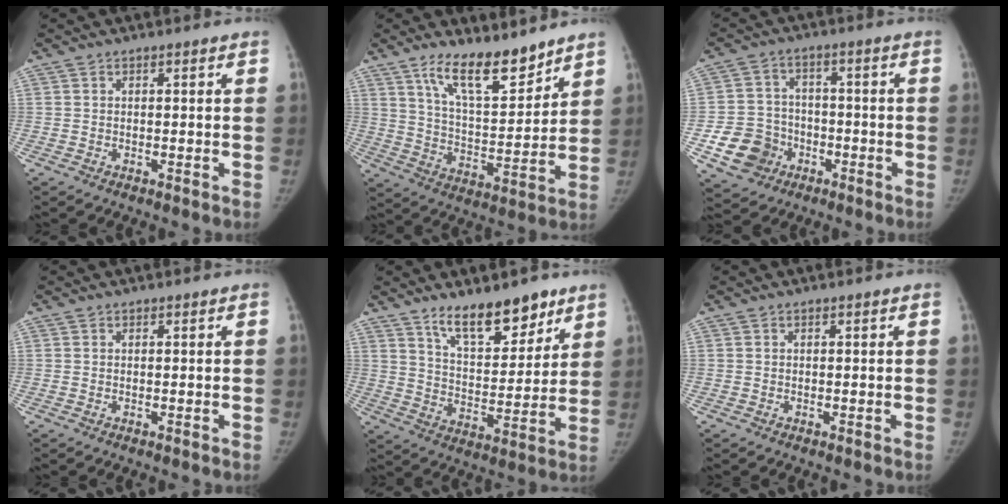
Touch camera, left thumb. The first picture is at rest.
{"total": 13.1, "force": [10.0, 4.2, 7.4], "torque": [-0.092, -0.074, 0.181]}
{"total": 9.8, "force": [-4.1, 8.5, 2.7], "torque": [-0.021, 0.028, -0.064]}
{"total": 0.0}
{"total": 13.8, "force": [9.9, 5.8, 7.7], "torque": [-0.072, -0.070, 0.170]}
{"total": 0.0}